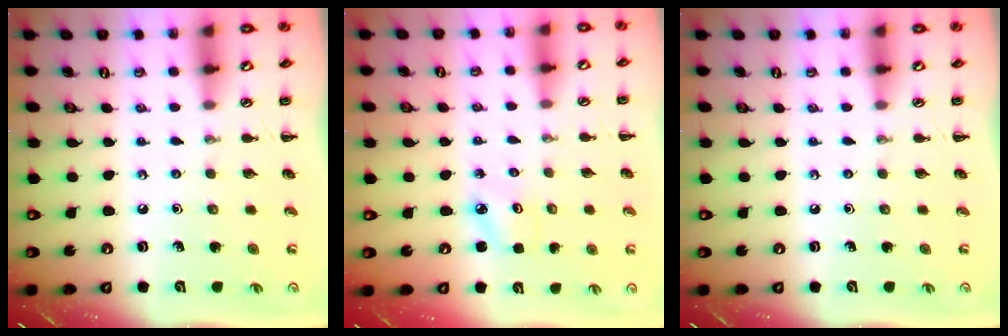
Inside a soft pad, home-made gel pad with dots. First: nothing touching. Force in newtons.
{"total": 2.5, "press": 2.4, "slide": 0.6}
{"total": 0.0}